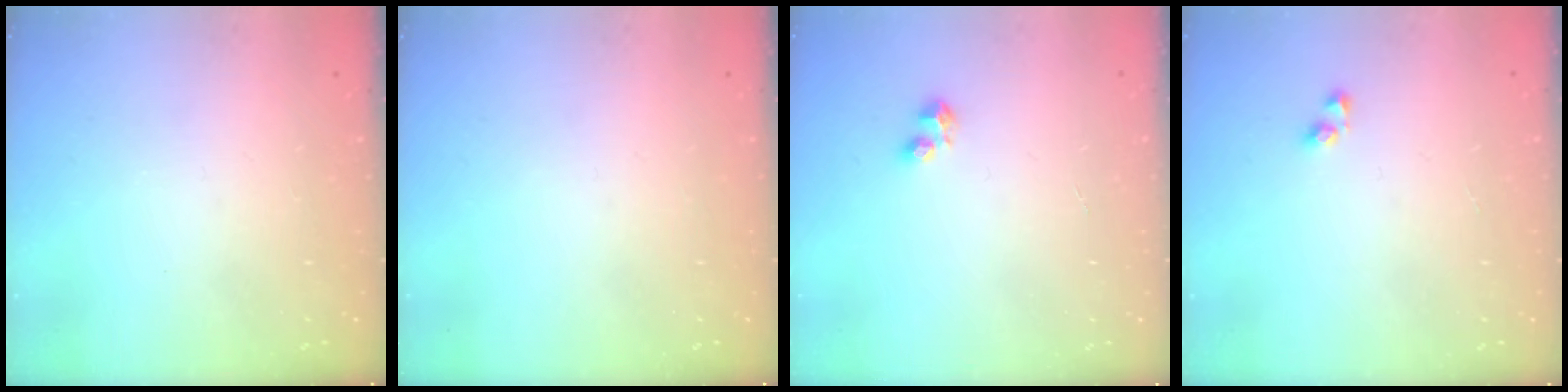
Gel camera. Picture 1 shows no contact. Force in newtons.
{"total": 0.0}
{"total": 3.1, "press": 3.1, "slide": 0.5}
{"total": 2.9, "press": 2.9, "slide": 0.2}